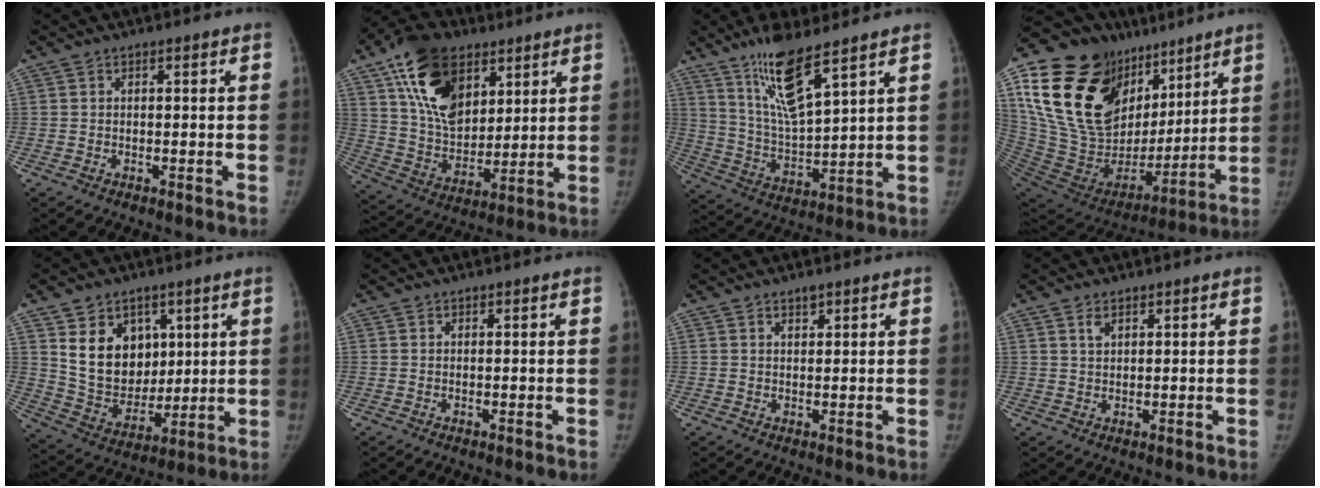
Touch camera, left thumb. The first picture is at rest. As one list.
[{"total": 19.6, "force": [9.5, 12.2, 12.1], "torque": [-0.185, -0.035, 0.170]}, {"total": 13.0, "force": [8.7, 2.6, 9.3], "torque": [-0.167, -0.057, 0.179]}, {"total": 33.5, "force": [16.0, 20.1, 21.4], "torque": [-0.365, -0.004, 0.297]}, {"total": 14.5, "force": [5.4, 11.0, 7.7], "torque": [-0.084, -0.038, 0.117]}, {"total": 0.0}, {"total": 1.5, "force": [1.1, 0.7, 0.7], "torque": [-0.003, -0.007, 0.017]}, {"total": 2.0, "force": [1.3, 1.2, 1.0], "torque": [-0.014, -0.006, 0.027]}]